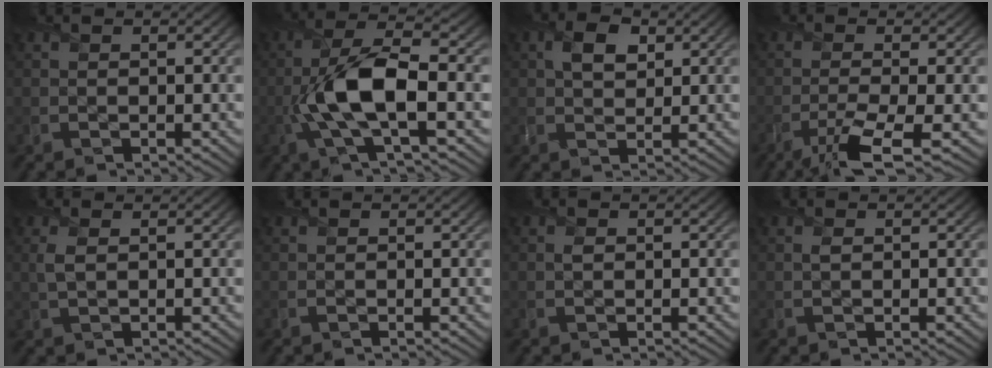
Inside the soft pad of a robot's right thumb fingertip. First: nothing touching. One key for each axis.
{"total": 9.7, "fx": -1.9, "fy": 3.3, "fz": 8.9, "tx": -0.191, "ty": 0.006, "tz": -0.040}
{"total": 3.8, "fx": 1.5, "fy": 2.5, "fz": 2.4, "tx": -0.050, "ty": 0.003, "tz": 0.025}
{"total": 6.1, "fx": -3.2, "fy": 1.0, "fz": 5.1, "tx": -0.087, "ty": -0.001, "tz": -0.068}
{"total": 1.9, "fx": 0.6, "fy": 0.8, "fz": 1.6, "tx": -0.047, "ty": 0.002, "tz": 0.012}
{"total": 0.0}
{"total": 0.7, "fx": 0.2, "fy": 0.6, "fz": 0.3, "tx": -0.008, "ty": -0.003, "tz": 0.004}
{"total": 0.5, "fx": 0.2, "fy": 0.3, "fz": 0.3, "tx": -0.009, "ty": -0.001, "tz": 0.005}